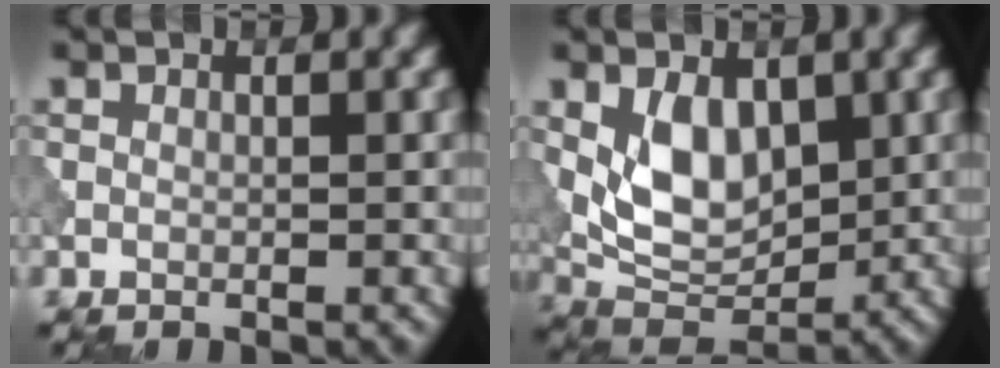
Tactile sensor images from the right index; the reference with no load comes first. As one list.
[{"total": 5.8, "force": [1.1, 3.6, 4.4], "torque": [-0.075, -0.010, 0.024]}]